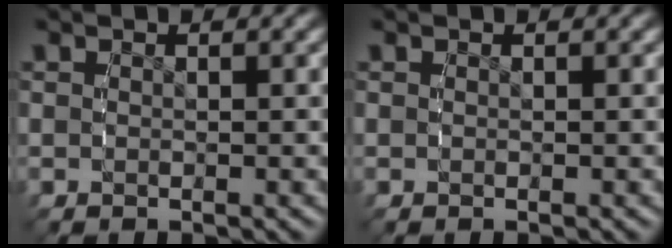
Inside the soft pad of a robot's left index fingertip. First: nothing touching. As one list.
[{"total": 0.0}]